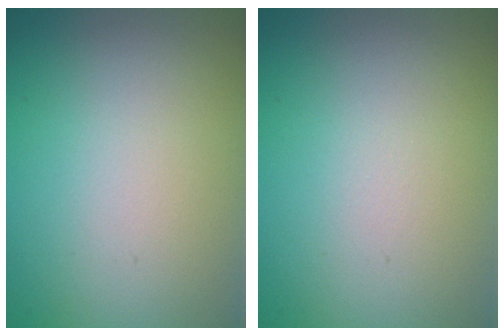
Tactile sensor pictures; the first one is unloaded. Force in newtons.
{"total": 0.0}